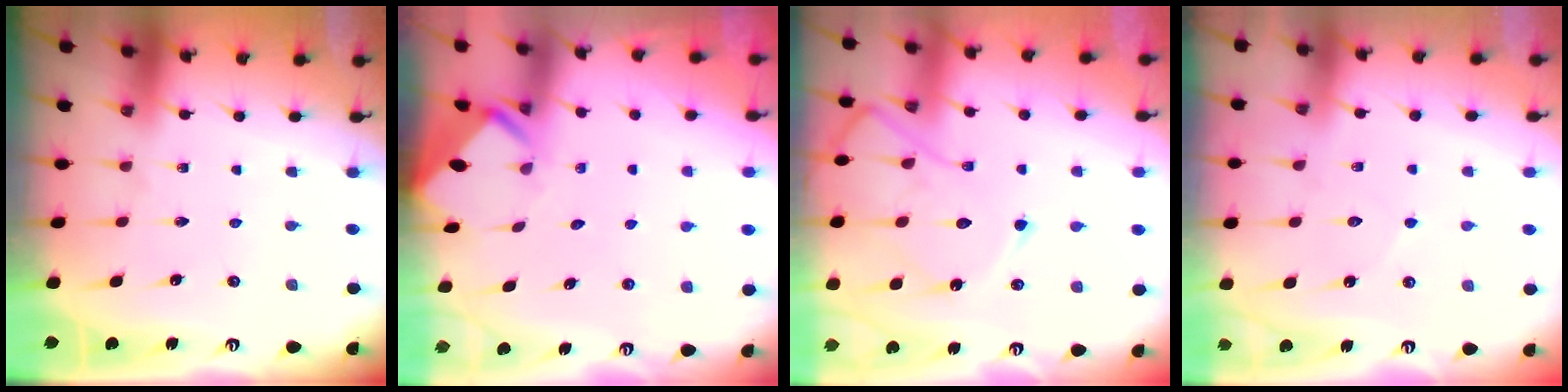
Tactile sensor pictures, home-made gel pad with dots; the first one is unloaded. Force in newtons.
{"total": 3.5, "press": 3.5, "slide": 0.3}
{"total": 13.4, "press": 13.4, "slide": 0.9}
{"total": 4.9, "press": 4.9, "slide": 0.6}